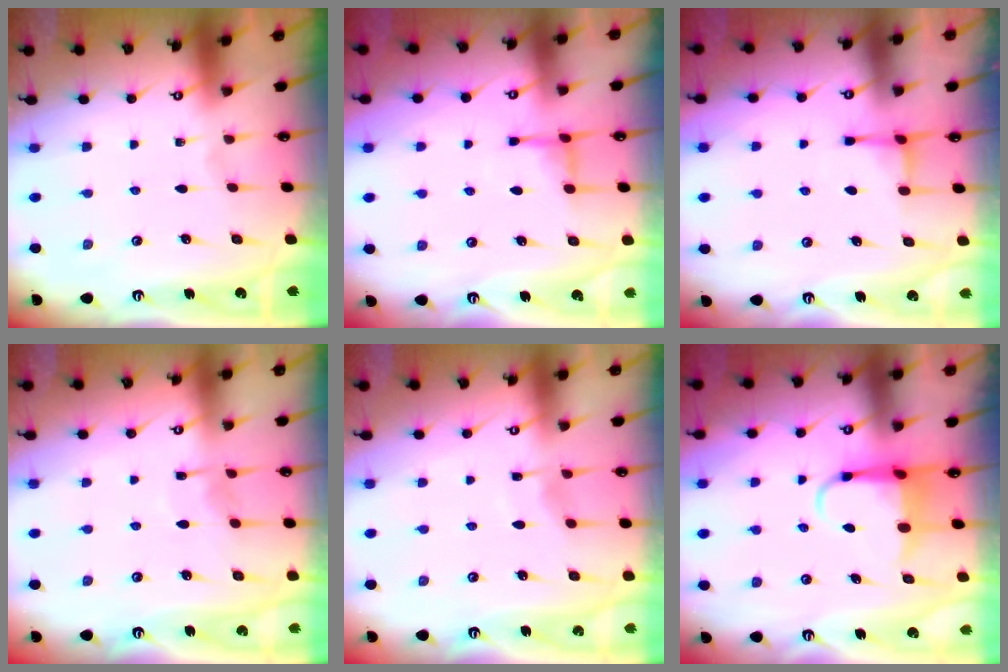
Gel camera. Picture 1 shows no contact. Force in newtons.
{"total": 4.7, "press": 4.6, "slide": 0.8}
{"total": 3.2, "press": 3.1, "slide": 0.7}
{"total": 6.3, "press": 6.3, "slide": 0.5}
{"total": 3.5, "press": 3.5, "slide": 0.5}
{"total": 5.5, "press": 5.5, "slide": 0.9}